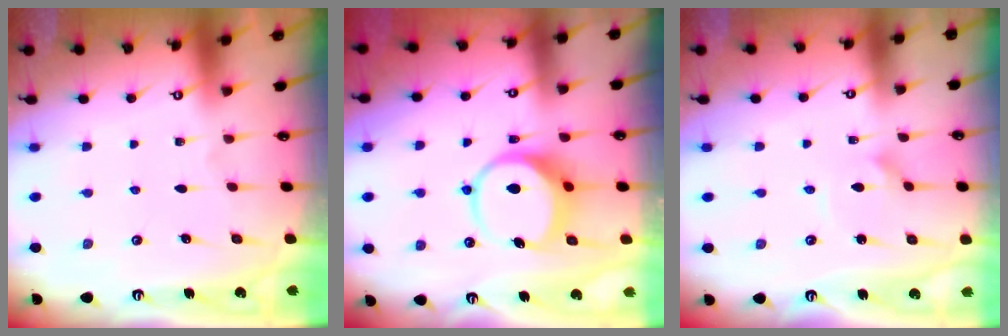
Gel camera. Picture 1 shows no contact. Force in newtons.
{"total": 8.6, "press": 8.5, "slide": 1.0}
{"total": 1.6, "press": 1.6, "slide": 0.2}